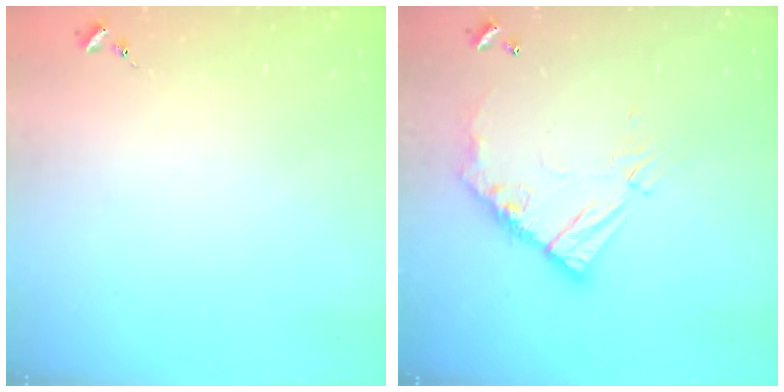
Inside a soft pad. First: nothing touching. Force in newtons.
{"total": 12.9, "press": 12.9, "slide": 1.3}